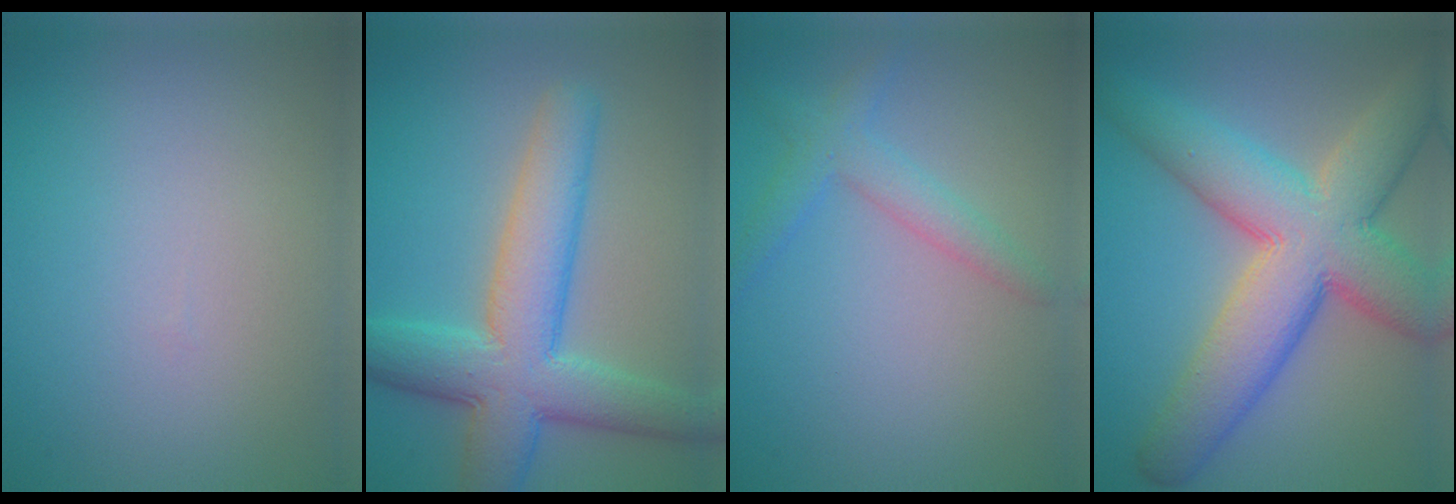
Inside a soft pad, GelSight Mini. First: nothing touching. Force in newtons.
{"total": 8.2, "press": 8.2, "slide": 0.4}
{"total": 2.6, "press": 2.6, "slide": 0.2}
{"total": 11.2, "press": 11.2, "slide": 0.5}